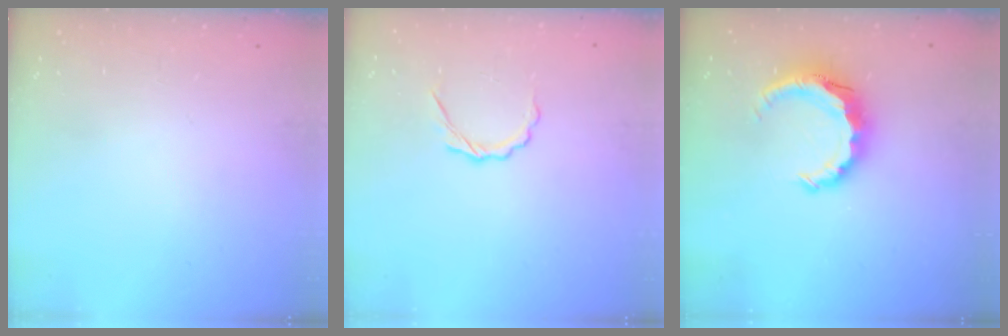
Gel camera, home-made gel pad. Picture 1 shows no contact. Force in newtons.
{"total": 3.9, "press": 3.7, "slide": 1.3}
{"total": 8.3, "press": 8.2, "slide": 1.1}